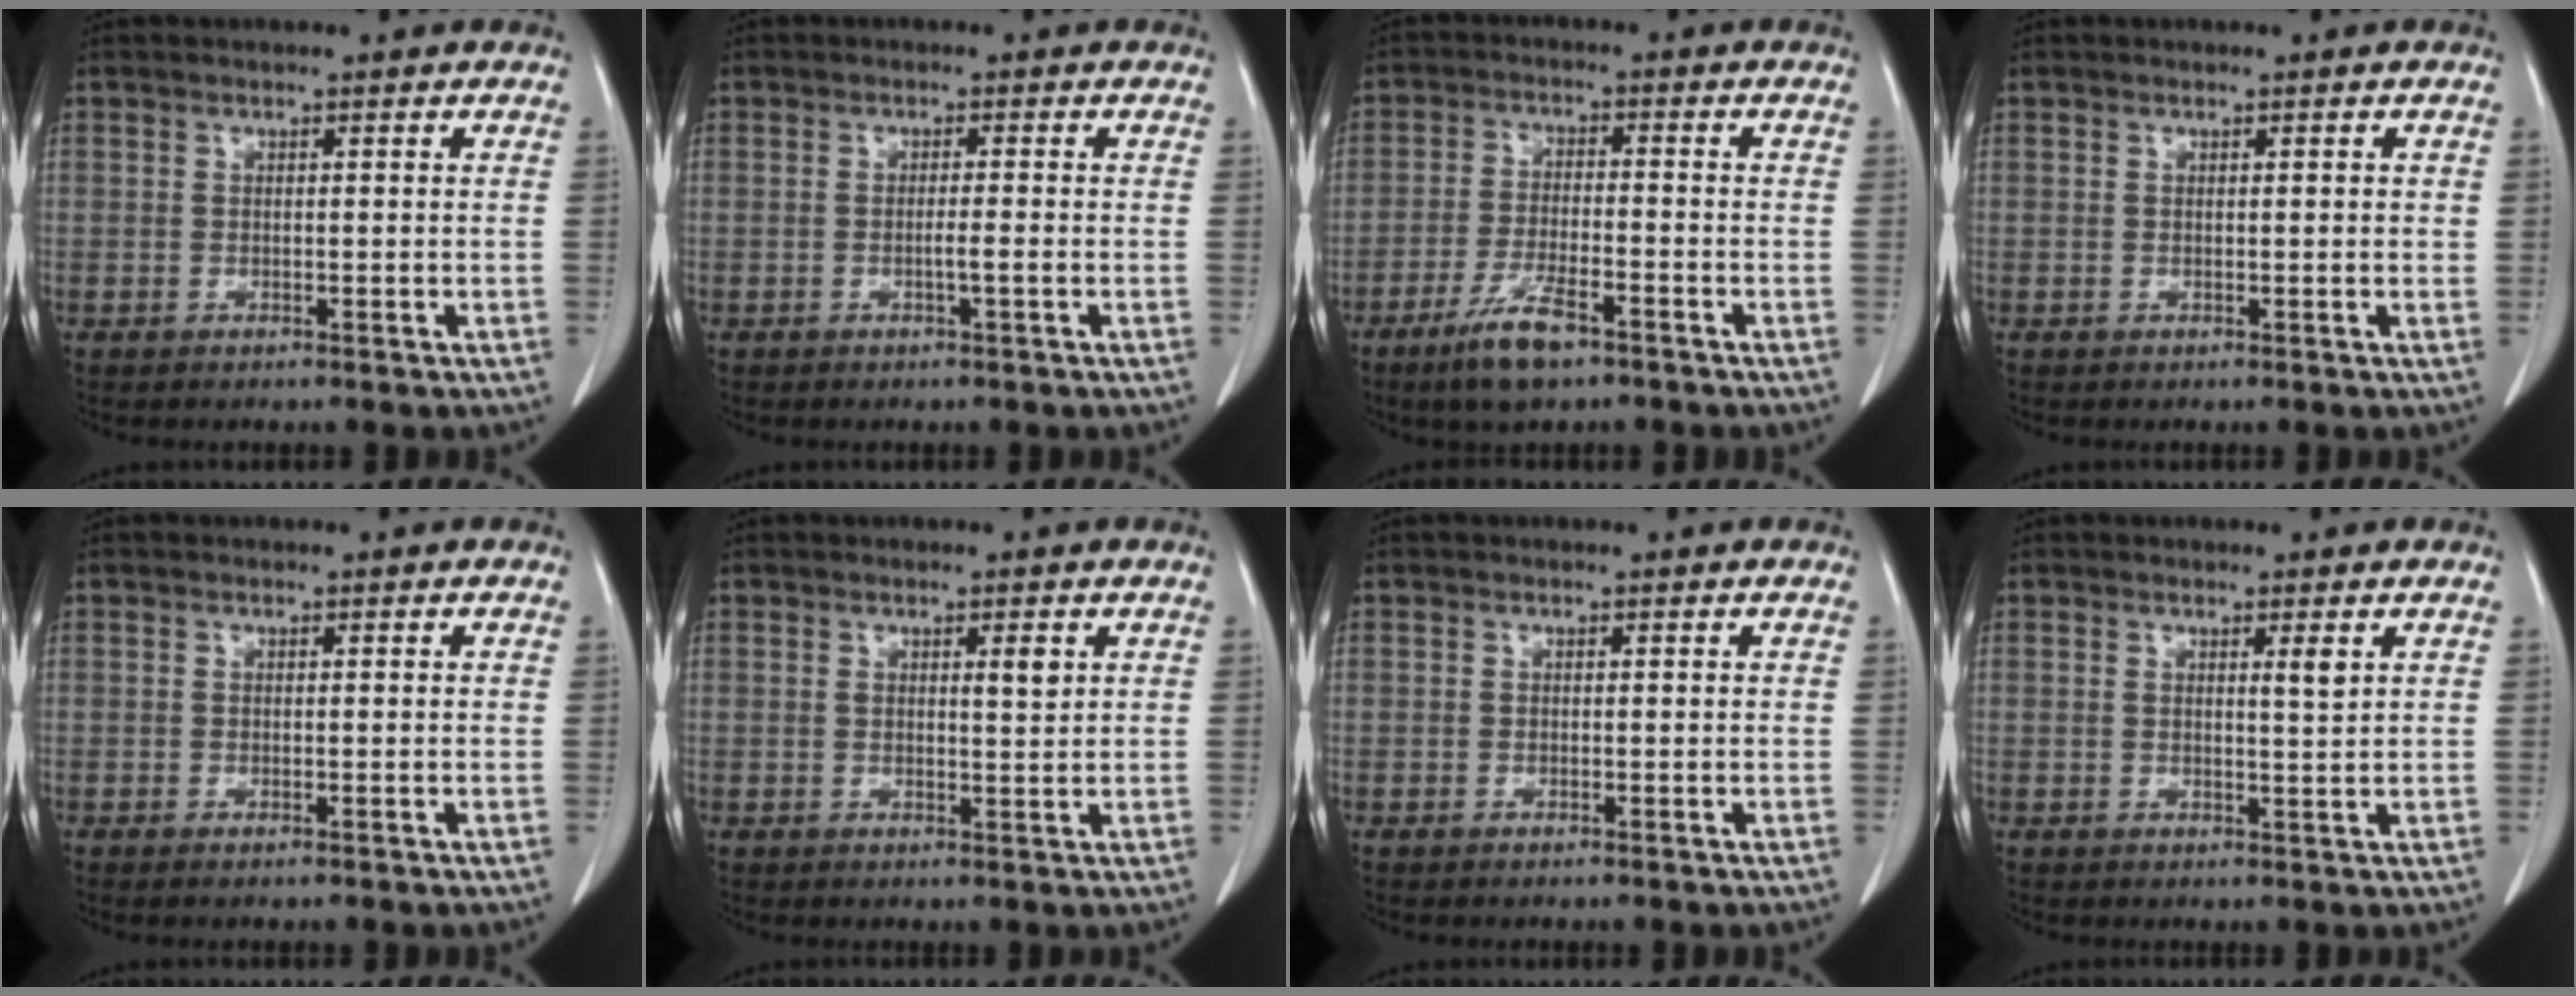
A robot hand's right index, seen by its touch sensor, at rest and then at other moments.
{"total": 1.5, "force": [-0.5, -0.2, 1.4], "torque": [-0.023, 0.000, -0.008]}
{"total": 7.4, "force": [-5.0, 1.5, 5.3], "torque": [-0.107, -0.011, -0.087]}
{"total": 0.7, "force": [0.2, 0.2, 0.6], "torque": [-0.010, 0.001, 0.003]}
{"total": 0.6, "force": [-0.5, 0.1, 0.4], "torque": [-0.011, -0.002, -0.006]}
{"total": 2.2, "force": [0.9, 0.4, 2.0], "torque": [-0.030, -0.003, 0.012]}
{"total": 0.0}
{"total": 1.8, "force": [0.8, -0.1, 1.6], "torque": [-0.028, -0.005, 0.012]}